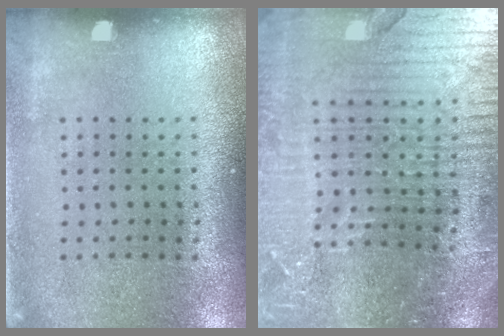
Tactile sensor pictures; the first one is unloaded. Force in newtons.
{"total": 6.1, "press": 5.4, "slide": 2.8}